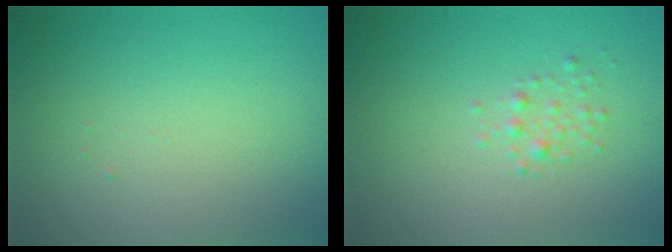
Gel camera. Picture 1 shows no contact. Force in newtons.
{"total": 1.2, "press": 1.2, "slide": 0.1}